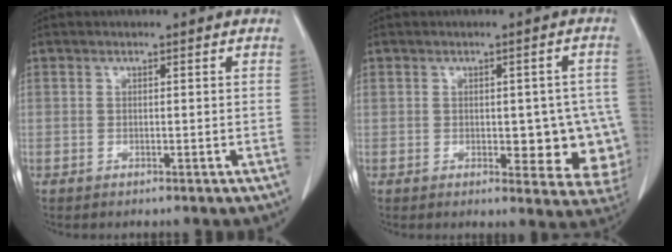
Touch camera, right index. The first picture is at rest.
{"total": 11.3, "force": [-1.1, 5.6, 9.8], "torque": [-0.115, 0.013, 0.001]}